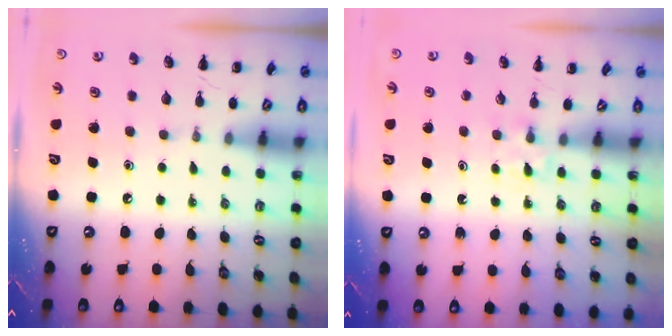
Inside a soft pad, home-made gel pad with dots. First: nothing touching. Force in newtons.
{"total": 2.9, "press": 2.7, "slide": 1.1}